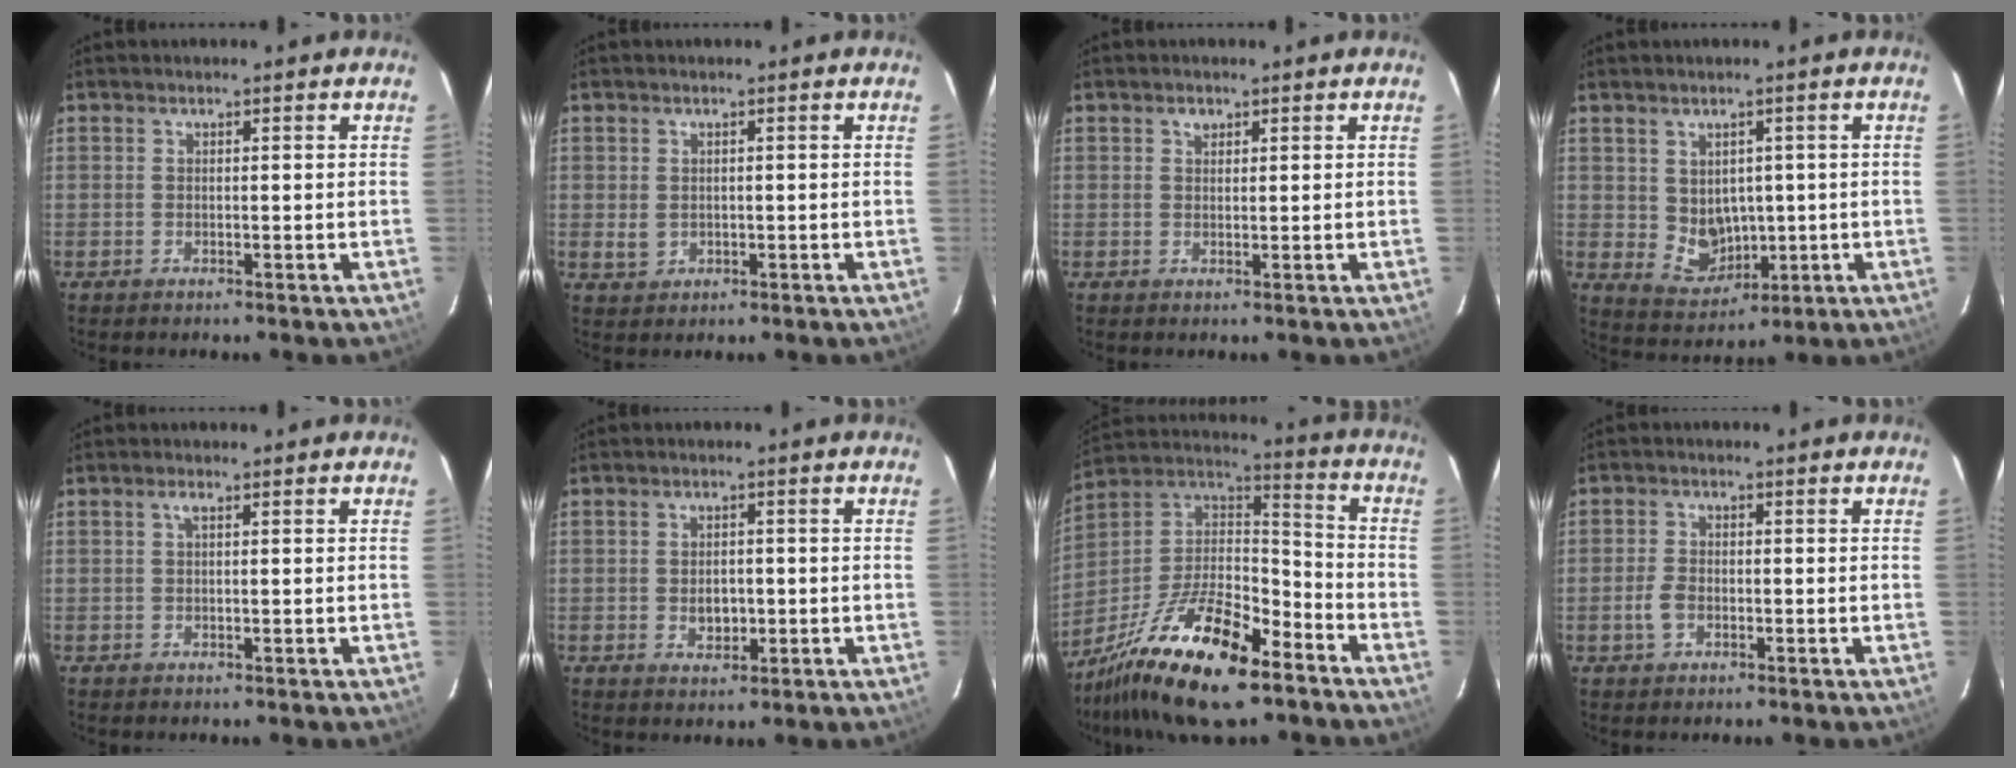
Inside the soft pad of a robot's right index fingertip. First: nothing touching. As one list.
[{"total": 2.4, "force": [0.1, 2.3, 0.7], "torque": [-0.015, 0.001, 0.004]}, {"total": 1.2, "force": [0.6, 0.9, 0.4], "torque": [-0.005, 0.004, 0.011]}, {"total": 6.5, "force": [0.5, 5.8, 3.0], "torque": [-0.058, -0.003, 0.031]}, {"total": 0.8, "force": [0.3, 0.0, 0.8], "torque": [-0.016, 0.004, 0.003]}, {"total": 3.7, "force": [-0.6, 2.7, 2.5], "torque": [-0.040, 0.000, -0.008]}, {"total": 23.1, "force": [-14.6, 8.4, 15.7], "torque": [-0.315, -0.013, -0.257]}, {"total": 3.3, "force": [-1.3, 2.4, 1.9], "torque": [-0.046, 0.004, -0.024]}]